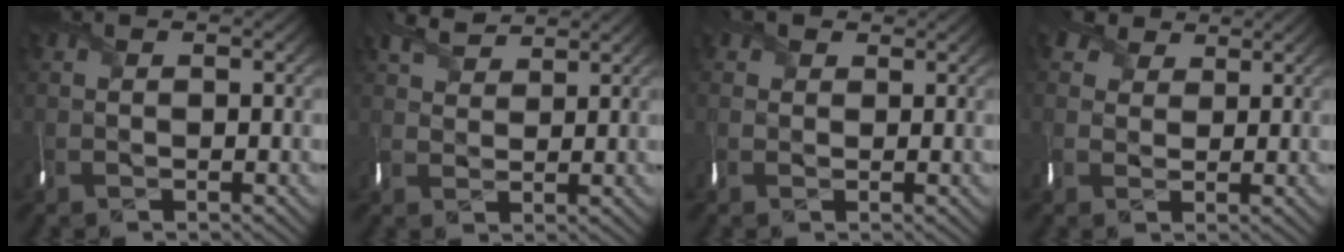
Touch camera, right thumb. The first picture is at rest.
{"total": 2.9, "force": [2.8, 0.7, 0.4], "torque": [-0.032, 0.010, 0.054]}
{"total": 1.5, "force": [0.7, 0.6, -1.2], "torque": [0.018, 0.003, 0.003]}
{"total": 2.4, "force": [1.8, 1.5, -0.6], "torque": [0.001, 0.005, 0.028]}